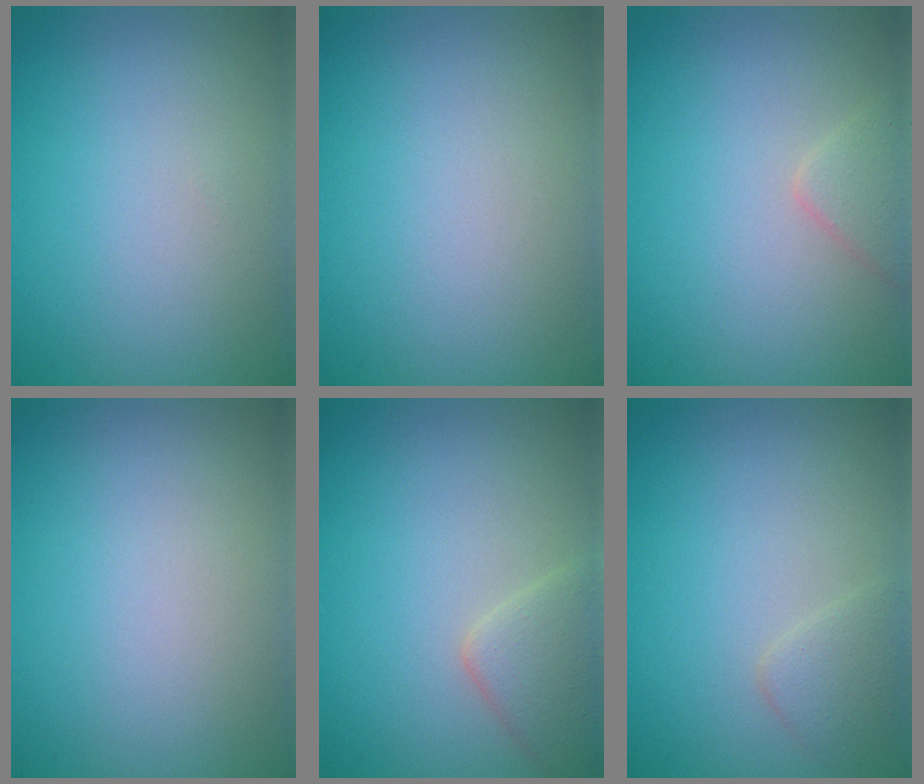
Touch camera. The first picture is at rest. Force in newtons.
{"total": 0.0}
{"total": 1.6, "press": 1.6, "slide": 0.1}
{"total": 0.0}
{"total": 2.9, "press": 2.9, "slide": 0.2}
{"total": 1.6, "press": 1.6, "slide": 0.1}